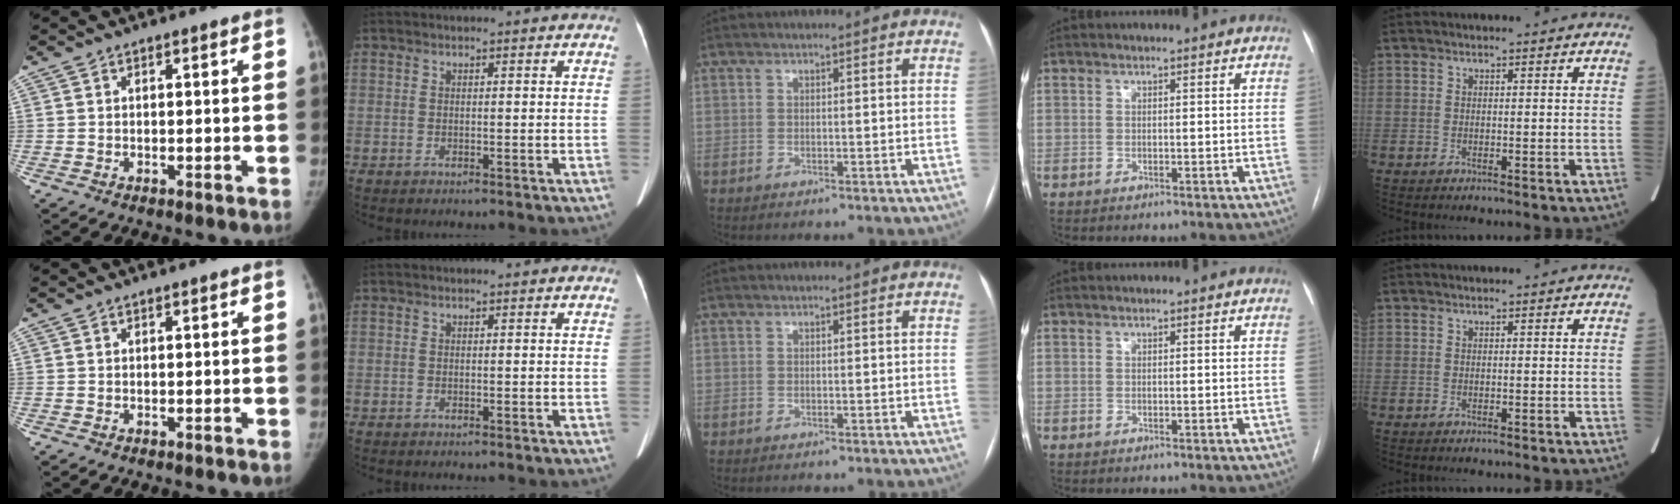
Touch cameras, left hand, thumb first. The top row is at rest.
{}